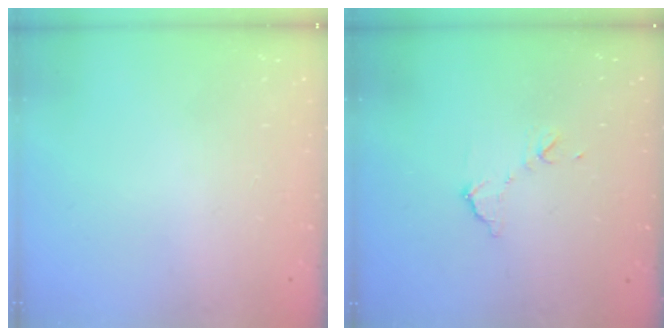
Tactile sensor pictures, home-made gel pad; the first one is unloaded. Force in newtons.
{"total": 7.7, "press": 7.7, "slide": 0.4}